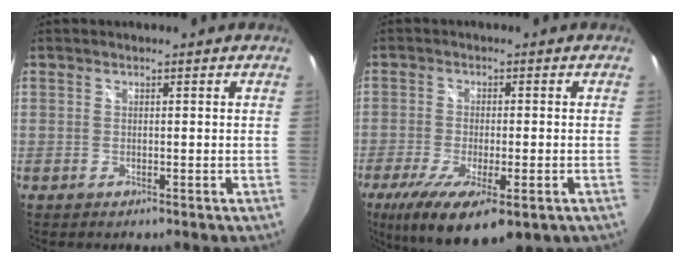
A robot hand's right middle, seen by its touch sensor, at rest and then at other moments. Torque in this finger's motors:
{"motor_torque": [1.38, -0.75, 0.32, 0.16]}